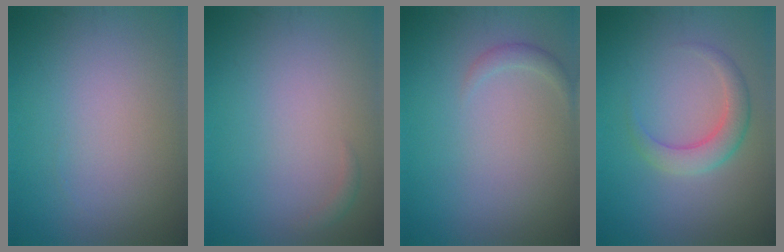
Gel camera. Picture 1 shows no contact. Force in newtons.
{"total": 0.6, "press": 0.6, "slide": 0.1}
{"total": 1.0, "press": 1.0, "slide": 0.0}
{"total": 2.8, "press": 2.8, "slide": 0.2}